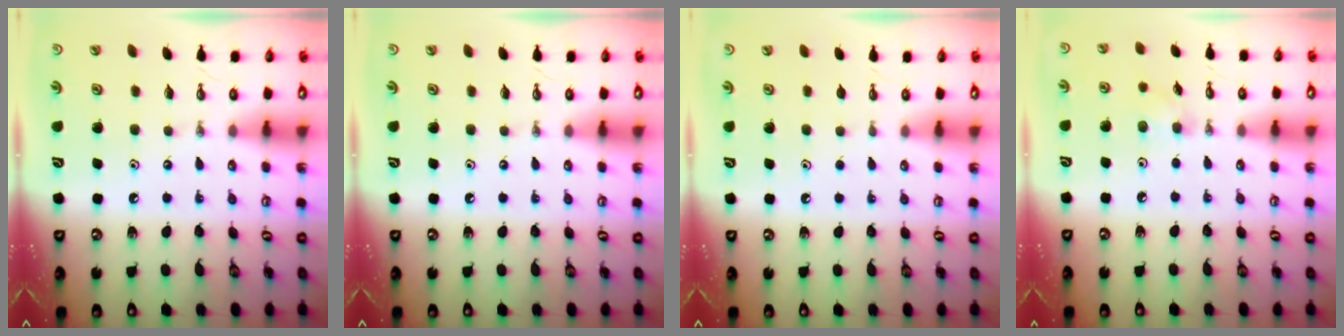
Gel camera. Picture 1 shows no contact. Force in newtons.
{"total": 0.0}
{"total": 0.5, "press": 0.0, "slide": 0.5}
{"total": 5.1, "press": 4.9, "slide": 1.4}